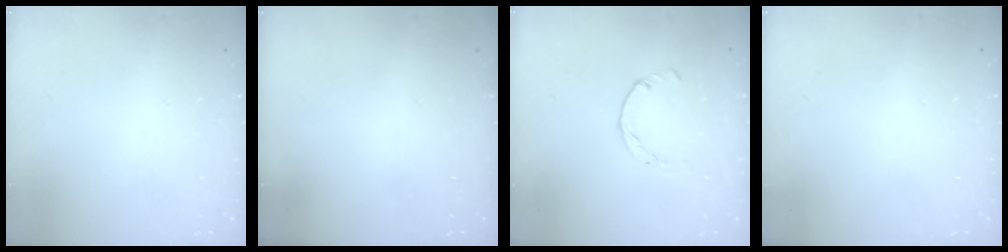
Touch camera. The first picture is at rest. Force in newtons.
{"total": 0.0}
{"total": 0.0}
{"total": 2.6, "press": 2.6, "slide": 0.2}